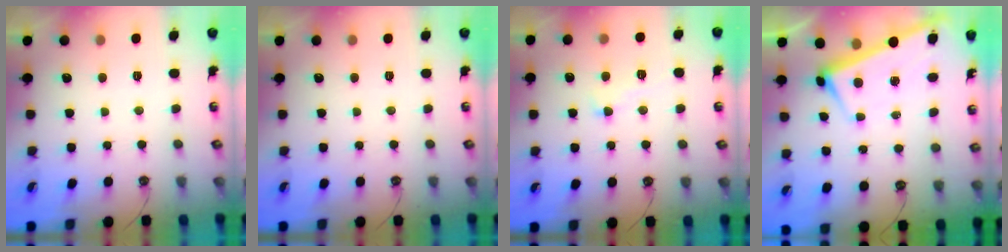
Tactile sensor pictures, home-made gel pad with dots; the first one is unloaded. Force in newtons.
{"total": 0.0}
{"total": 1.0, "press": 0.4, "slide": 0.9}
{"total": 2.7, "press": 2.7, "slide": 0.4}